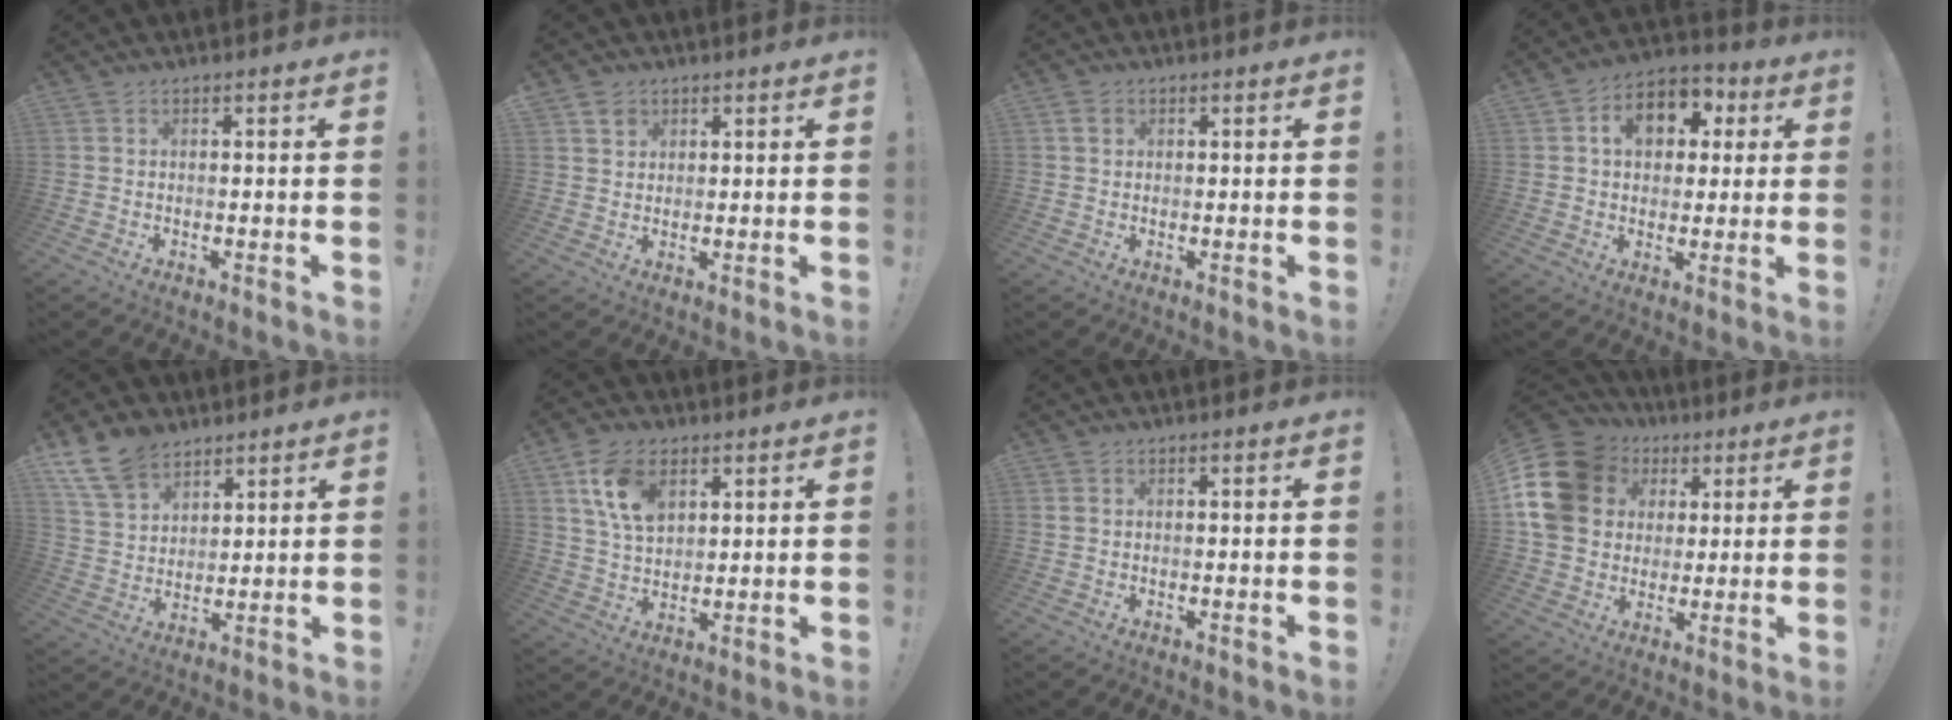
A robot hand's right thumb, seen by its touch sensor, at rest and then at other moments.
{"total": 3.2, "force": [2.0, 2.4, 0.5], "torque": [0.001, -0.008, 0.036]}
{"total": 2.1, "force": [0.9, 1.6, 1.0], "torque": [-0.009, -0.002, 0.015]}
{"total": 11.4, "force": [3.2, 8.7, 6.6], "torque": [-0.097, 0.002, 0.060]}
{"total": 12.3, "force": [8.7, 7.4, 4.5], "torque": [-0.090, -0.046, 0.171]}
{"total": 11.6, "force": [5.5, 7.2, 7.3], "torque": [-0.132, -0.009, 0.104]}
{"total": 0.8, "force": [0.2, 0.6, 0.5], "torque": [-0.014, 0.004, 0.005]}
{"total": 18.6, "force": [5.3, 15.0, 9.6], "torque": [-0.172, -0.011, 0.114]}